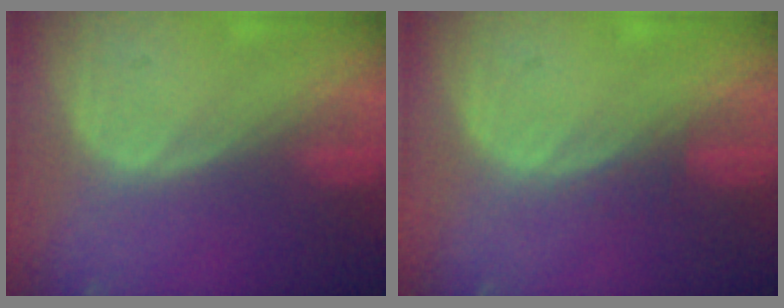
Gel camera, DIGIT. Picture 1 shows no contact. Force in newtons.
{"total": 1.0, "press": 0.9, "slide": 0.3}